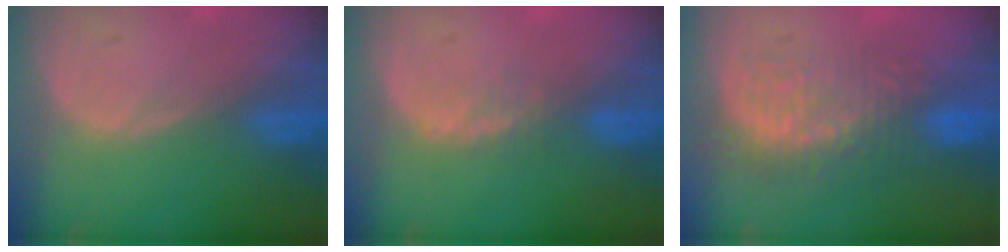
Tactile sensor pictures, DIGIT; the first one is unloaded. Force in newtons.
{"total": 1.9, "press": 1.8, "slide": 0.5}
{"total": 8.8, "press": 8.4, "slide": 2.4}